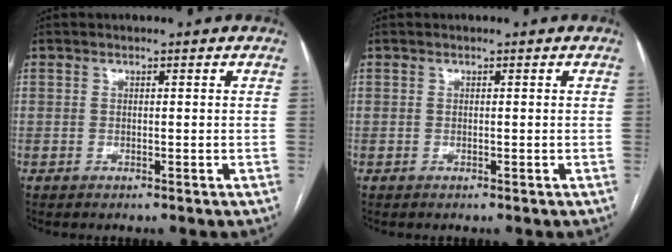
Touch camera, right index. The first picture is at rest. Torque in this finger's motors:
{"motor_torque": [-0.08, 0.10, 0.00, 0.00]}